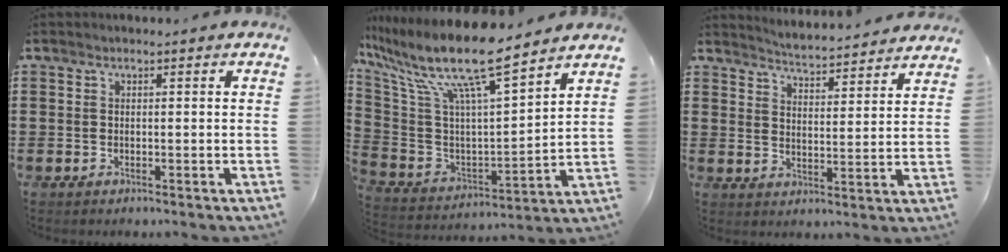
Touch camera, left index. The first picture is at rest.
{"total": 14.2, "force": [10.3, 1.8, 9.6], "torque": [-0.216, -0.069, 0.167]}
{"total": 4.1, "force": [4.1, -0.6, 0.0], "torque": [-0.018, -0.034, 0.068]}